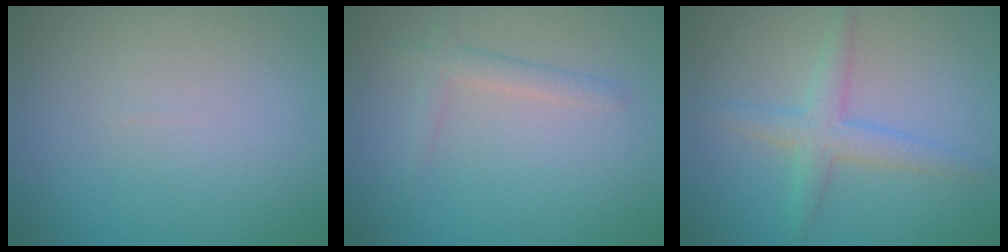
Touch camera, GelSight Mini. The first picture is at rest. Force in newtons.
{"total": 1.8, "press": 1.7, "slide": 0.1}
{"total": 2.9, "press": 2.9, "slide": 0.0}